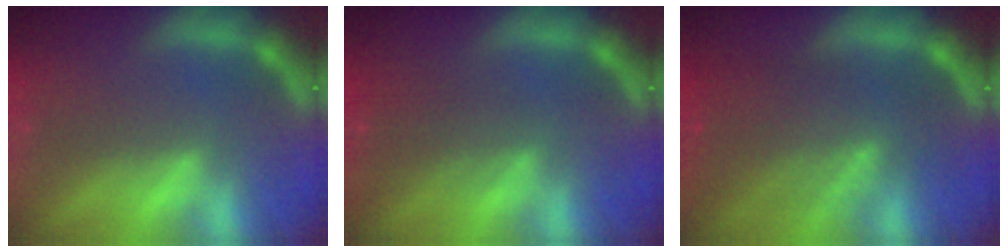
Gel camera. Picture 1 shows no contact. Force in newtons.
{"total": 3.0}
{"total": 7.5}